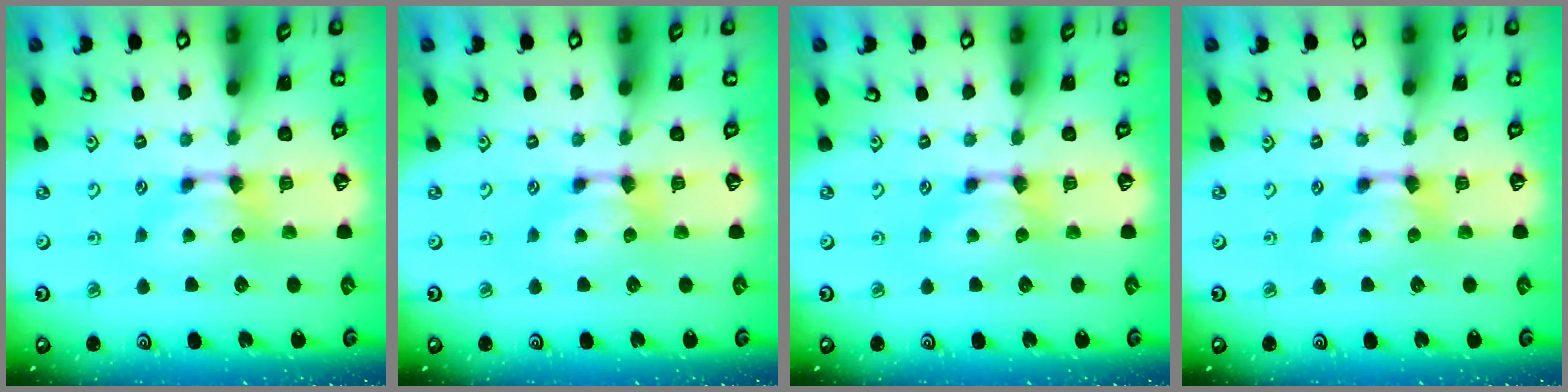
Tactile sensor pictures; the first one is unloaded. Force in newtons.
{"total": 0.0}
{"total": 0.0}
{"total": 0.0}